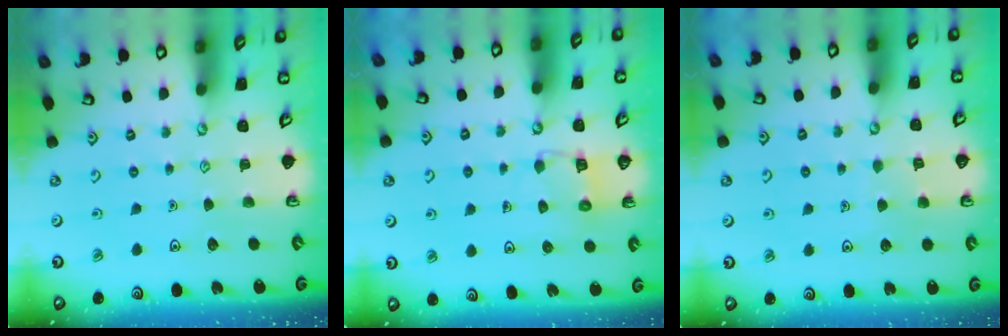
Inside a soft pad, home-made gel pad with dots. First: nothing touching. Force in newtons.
{"total": 7.2, "press": 7.1, "slide": 0.4}
{"total": 4.0, "press": 4.0, "slide": 0.4}